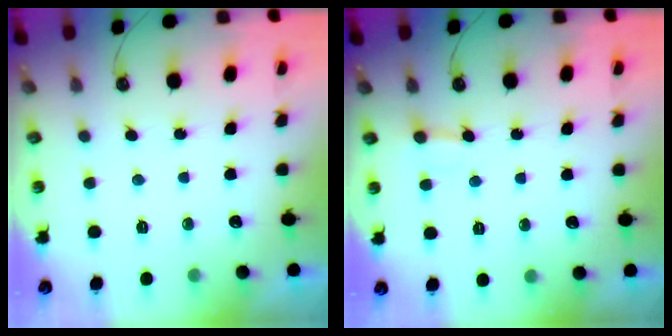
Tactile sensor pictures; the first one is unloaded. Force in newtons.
{"total": 2.4, "press": 2.4, "slide": 0.1}